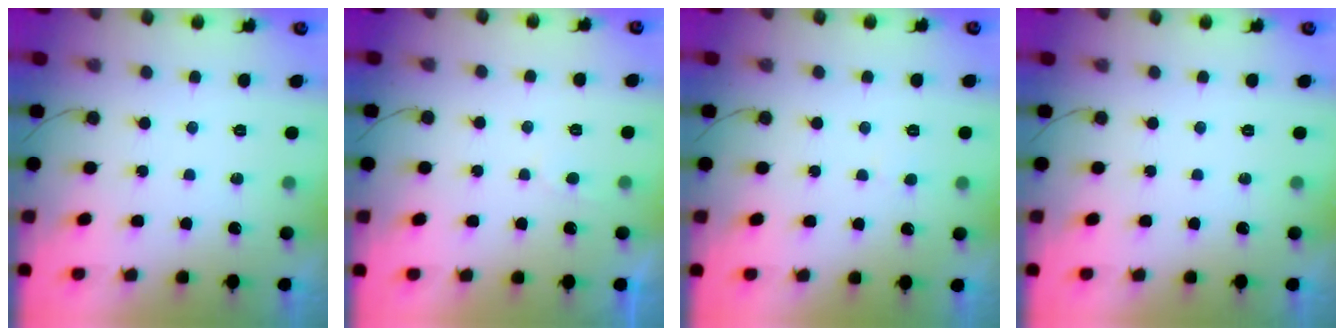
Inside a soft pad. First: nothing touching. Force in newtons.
{"total": 2.0, "press": 1.9, "slide": 0.3}
{"total": 2.3, "press": 2.3, "slide": 0.2}
{"total": 0.0}